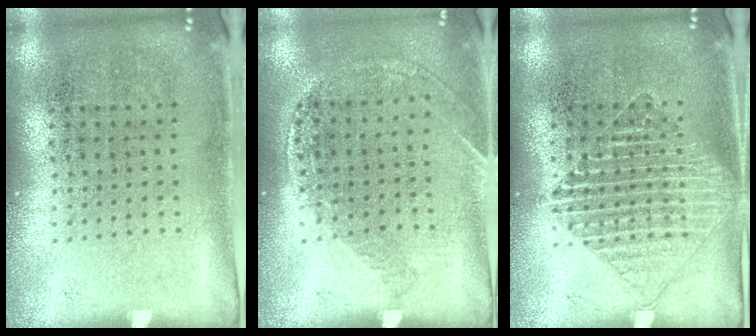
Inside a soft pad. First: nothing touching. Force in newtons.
{"total": 1.2, "press": 1.1, "slide": 0.3}
{"total": 1.3, "press": 1.3, "slide": 0.2}